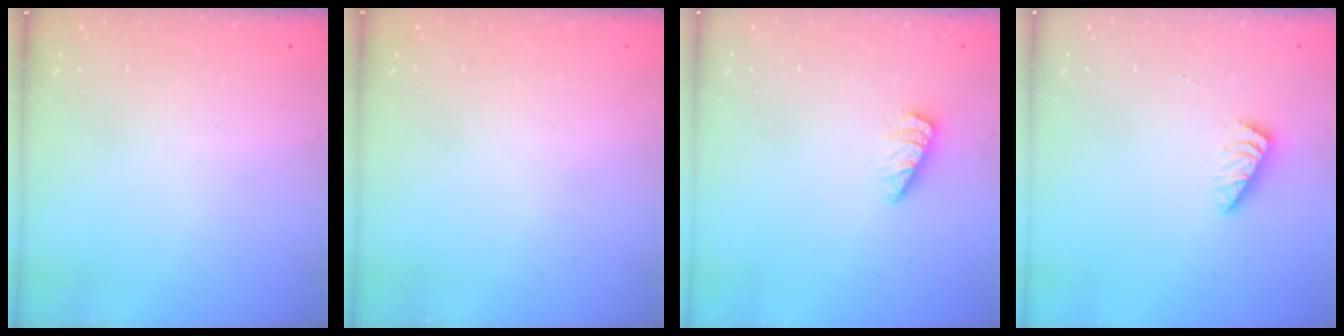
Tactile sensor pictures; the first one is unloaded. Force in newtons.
{"total": 0.0}
{"total": 1.5, "press": 1.5, "slide": 0.3}
{"total": 2.8, "press": 2.8, "slide": 0.4}